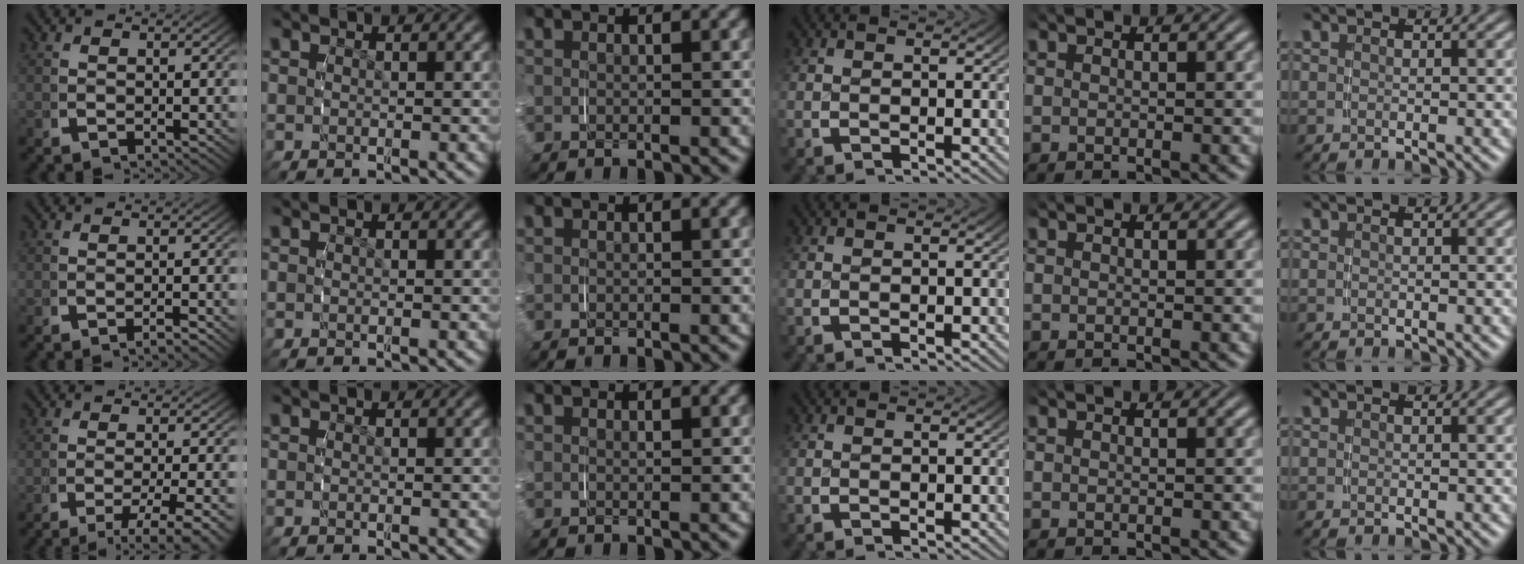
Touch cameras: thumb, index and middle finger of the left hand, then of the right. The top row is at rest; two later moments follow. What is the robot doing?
{"motion": "grasp_and_lifting", "object": "measuring cup"}